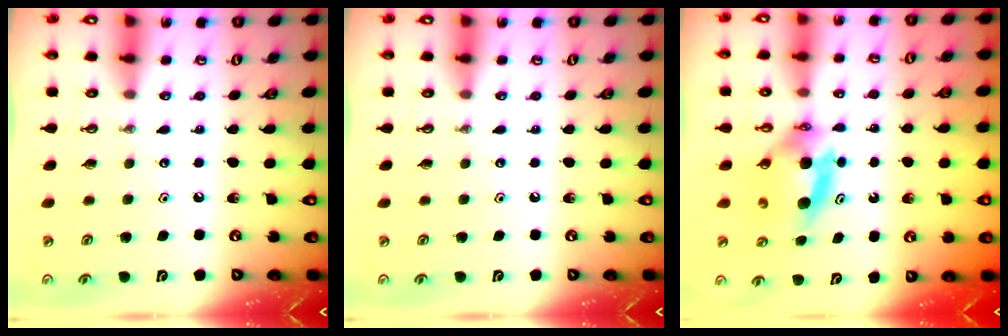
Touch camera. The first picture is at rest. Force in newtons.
{"total": 0.0}
{"total": 7.0, "press": 6.3, "slide": 3.0}